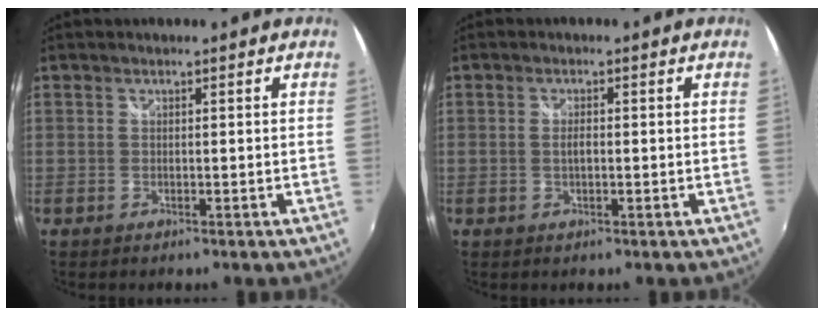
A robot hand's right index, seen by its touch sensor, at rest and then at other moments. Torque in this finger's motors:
{"motor_torque": [0.05, 0.12, 0.01, 0.01]}